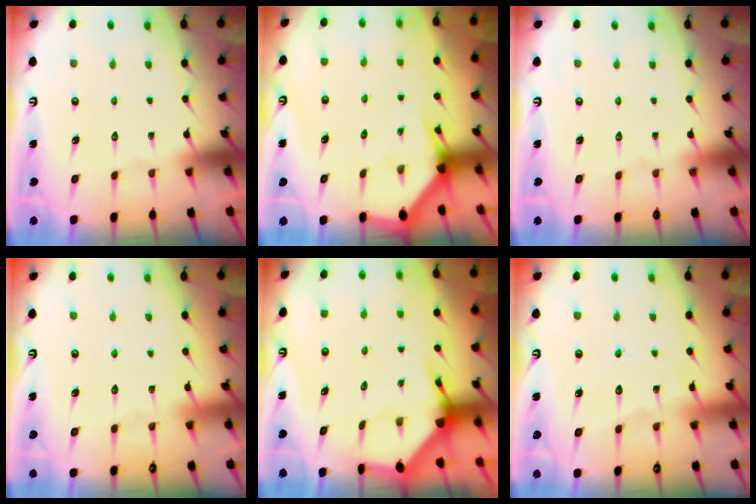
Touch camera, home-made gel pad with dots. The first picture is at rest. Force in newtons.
{"total": 2.9, "press": 2.9, "slide": 0.1}
{"total": 0.0}
{"total": 3.3, "press": 3.3, "slide": 0.4}
{"total": 3.9, "press": 3.9, "slide": 0.5}
{"total": 7.3, "press": 7.3, "slide": 0.5}